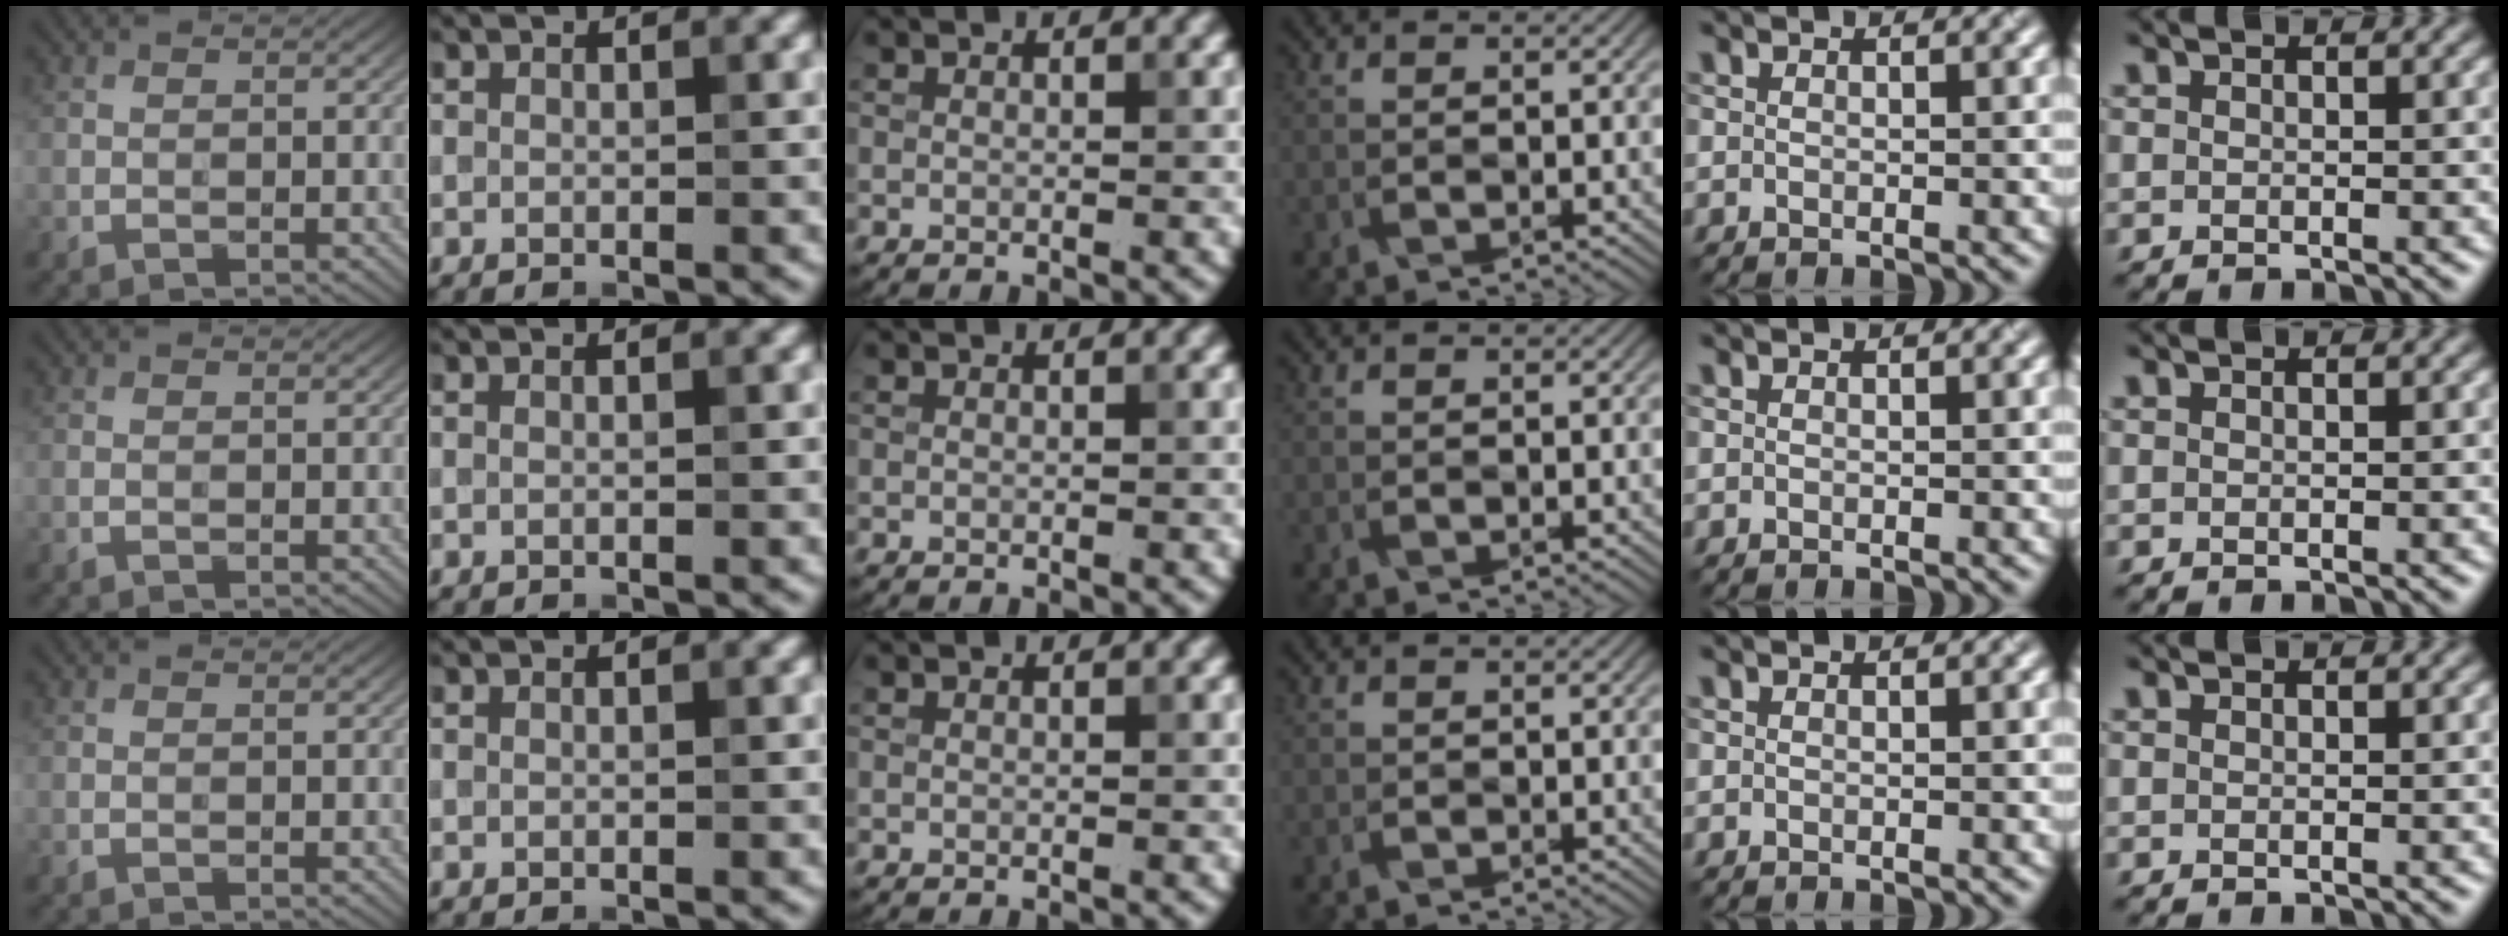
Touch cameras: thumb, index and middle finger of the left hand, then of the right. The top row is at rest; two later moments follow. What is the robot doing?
{"motion": "wrap", "object": "paper"}